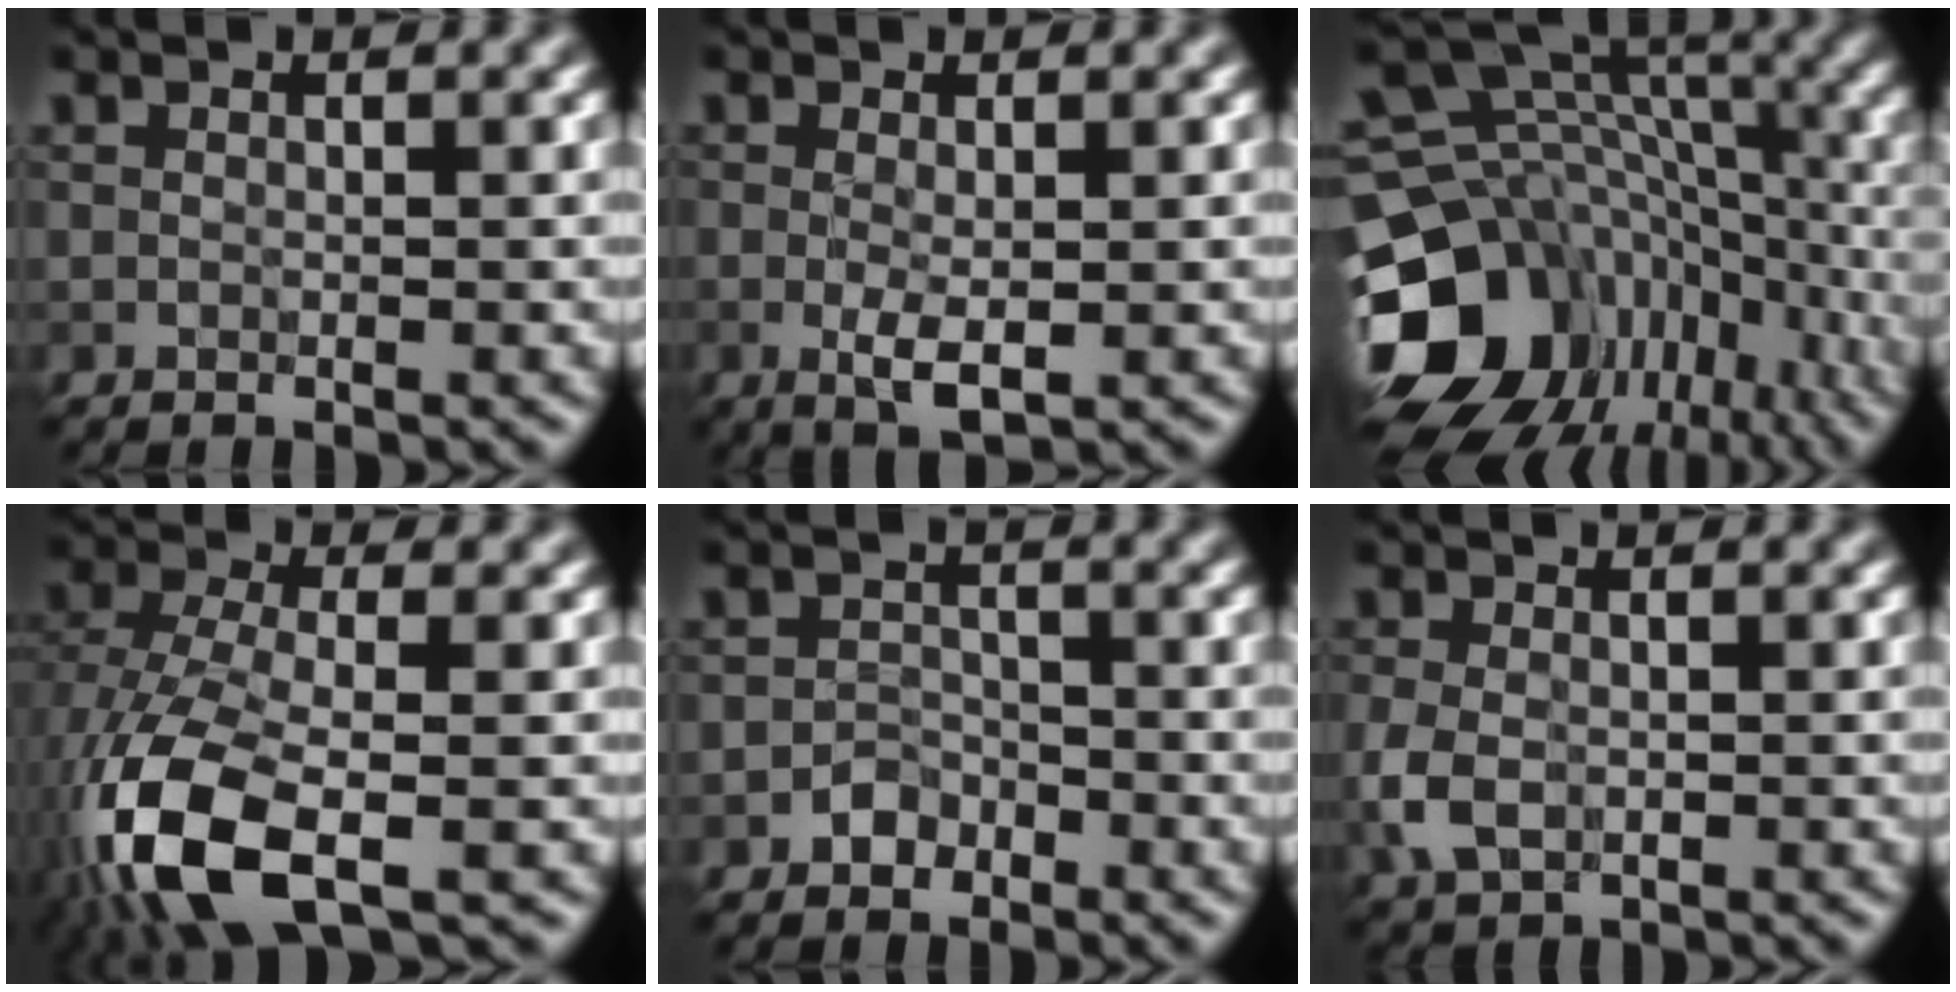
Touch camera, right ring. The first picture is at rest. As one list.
[{"total": 2.3, "force": [-0.3, 0.7, 2.2], "torque": [-0.045, -0.008, -0.004]}, {"total": 15.5, "force": [-6.2, 11.2, 8.8], "torque": [-0.183, 0.001, -0.094]}, {"total": 10.3, "force": [-4.5, 4.6, 8.1], "torque": [-0.187, -0.013, -0.093]}, {"total": 1.7, "force": [-1.1, 1.2, 0.4], "torque": [0.001, 0.007, -0.021]}, {"total": 3.1, "force": [-0.8, 2.2, 2.1], "torque": [-0.055, -0.008, -0.016]}]